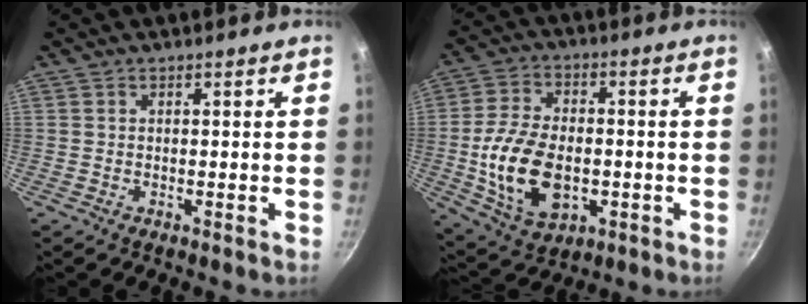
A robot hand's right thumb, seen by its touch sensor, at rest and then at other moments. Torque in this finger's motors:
{"motor_torque": [-0.64, 1.01, 0.73, 0.96, 0.13]}